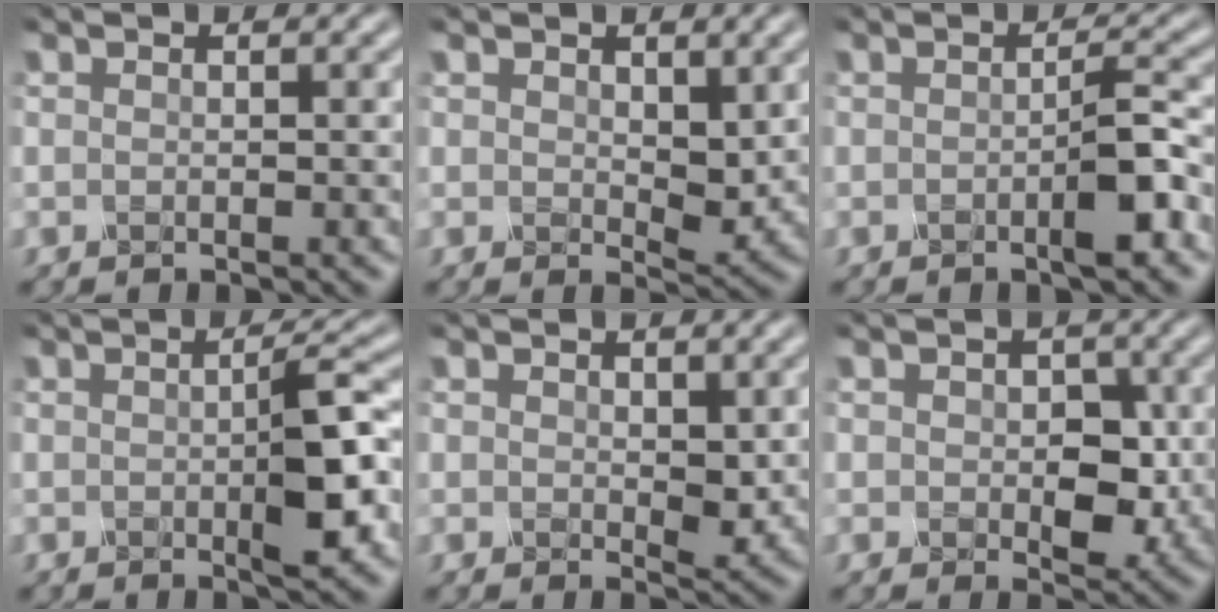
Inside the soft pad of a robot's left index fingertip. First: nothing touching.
{"total": 2.4, "force": [0.8, 1.3, 1.8], "torque": [-0.034, -0.004, 0.016]}
{"total": 2.9, "force": [-1.0, 0.4, 2.7], "torque": [-0.047, 0.008, -0.022]}
{"total": 4.4, "force": [-0.5, 0.7, 4.3], "torque": [-0.078, 0.002, -0.010]}
{"total": 1.7, "force": [0.4, 0.9, 1.4], "torque": [-0.026, -0.002, 0.009]}
{"total": 3.3, "force": [-0.2, 2.2, 2.4], "torque": [-0.037, -0.003, -0.003]}